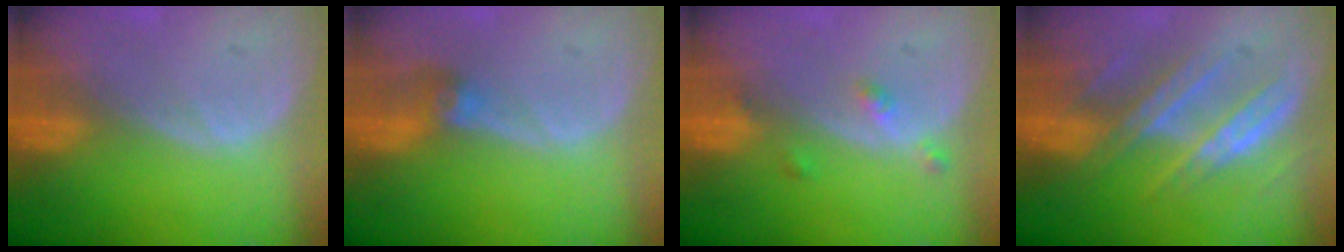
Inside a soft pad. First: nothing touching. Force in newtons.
{"total": 2.9, "press": 2.6, "slide": 1.4}
{"total": 2.4, "press": 2.0, "slide": 1.3}
{"total": 7.5, "press": 7.2, "slide": 1.9}